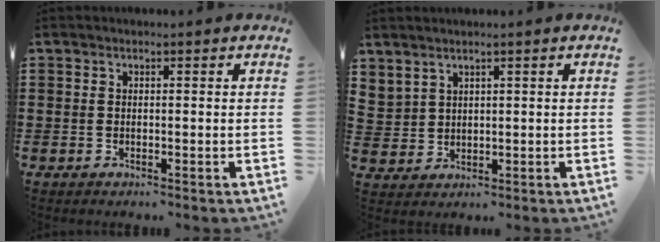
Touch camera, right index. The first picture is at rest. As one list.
[{"total": 2.2, "force": [2.0, 0.9, 0.0], "torque": [-0.009, 0.001, 0.040]}]